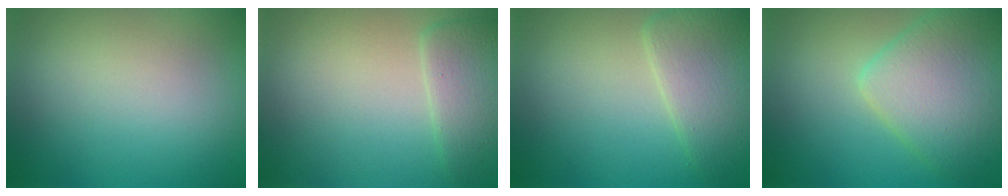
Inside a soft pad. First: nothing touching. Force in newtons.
{"total": 2.8, "press": 2.8, "slide": 0.2}
{"total": 4.1, "press": 4.1, "slide": 0.2}
{"total": 6.0, "press": 6.0, "slide": 0.1}